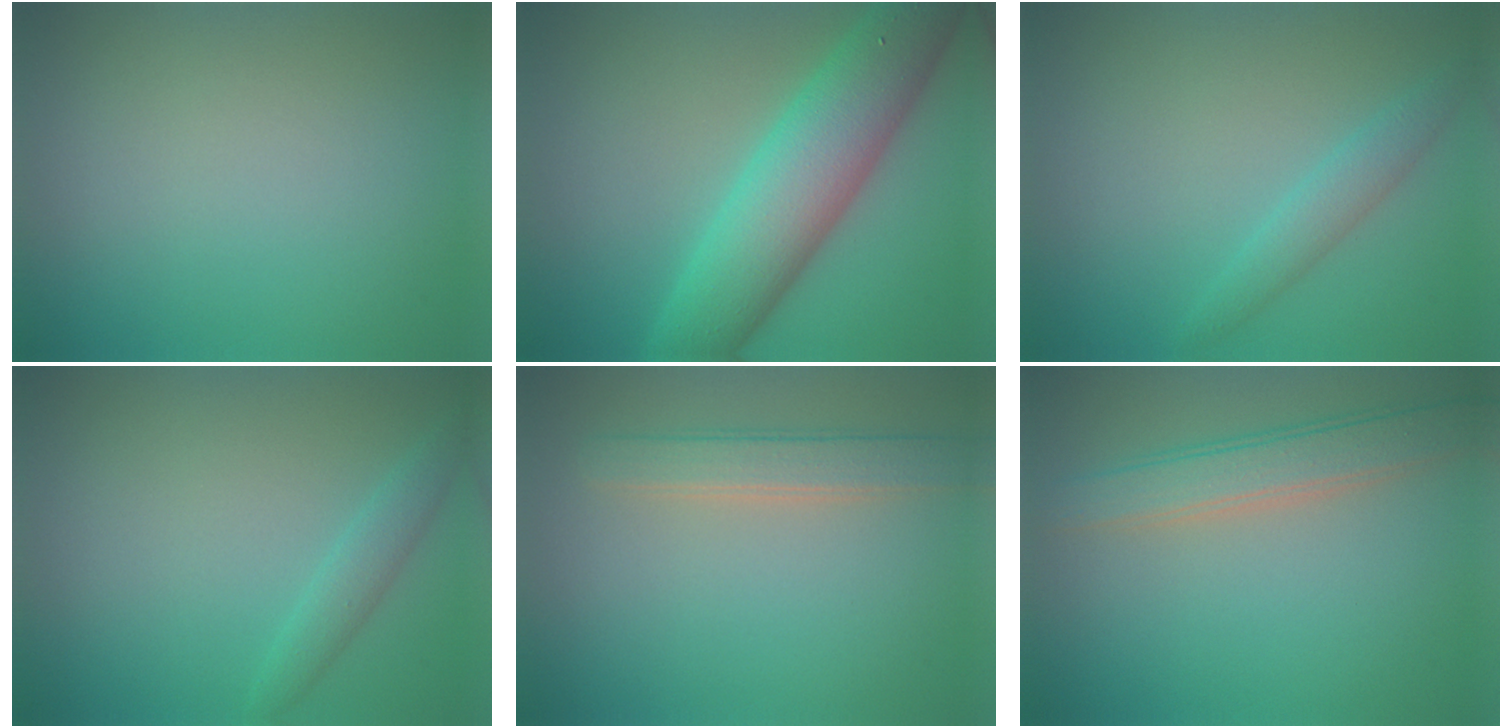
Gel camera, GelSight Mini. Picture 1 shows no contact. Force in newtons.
{"total": 8.8, "press": 8.8, "slide": 0.2}
{"total": 1.9, "press": 1.9, "slide": 0.1}
{"total": 1.8, "press": 1.8, "slide": 0.2}
{"total": 2.7, "press": 2.7, "slide": 0.5}
{"total": 3.6, "press": 3.6, "slide": 0.1}